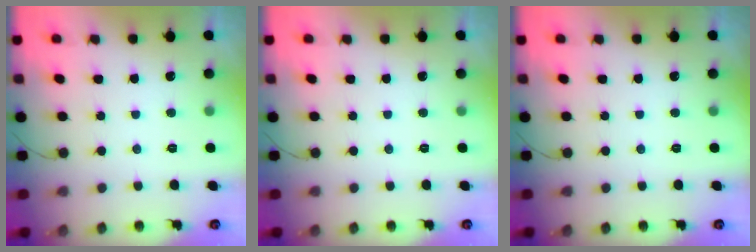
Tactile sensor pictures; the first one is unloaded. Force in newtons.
{"total": 0.0}
{"total": 0.0}